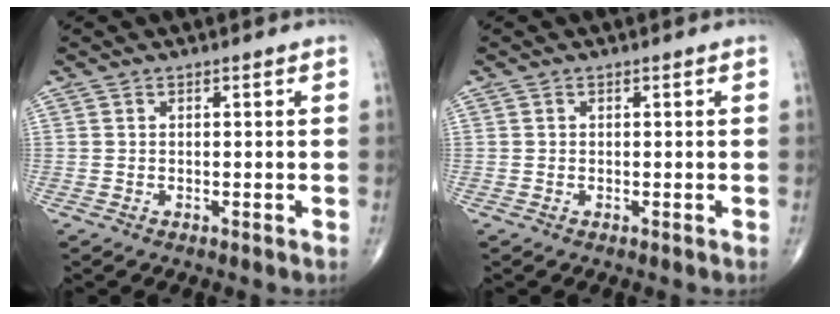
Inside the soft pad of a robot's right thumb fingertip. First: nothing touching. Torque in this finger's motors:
{"motor_torque": [-0.35, 0.02, 0.12, 0.01, 0.00]}